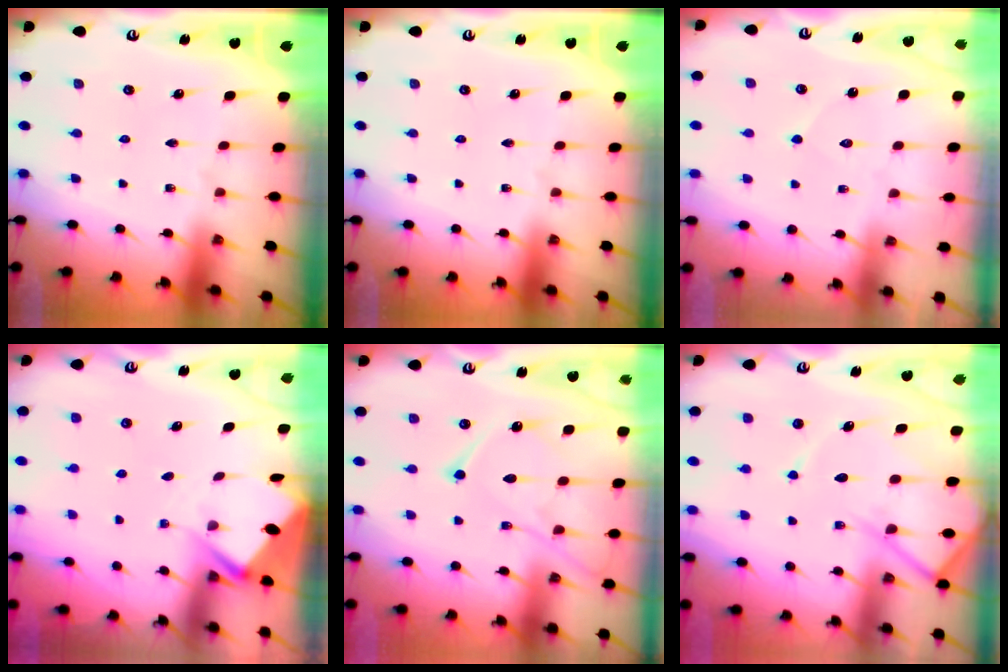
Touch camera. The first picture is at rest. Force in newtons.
{"total": 0.0}
{"total": 4.3, "press": 4.3, "slide": 0.3}
{"total": 2.9, "press": 2.8, "slide": 0.4}
{"total": 12.5, "press": 12.5, "slide": 1.2}
{"total": 10.3, "press": 10.3, "slide": 1.0}